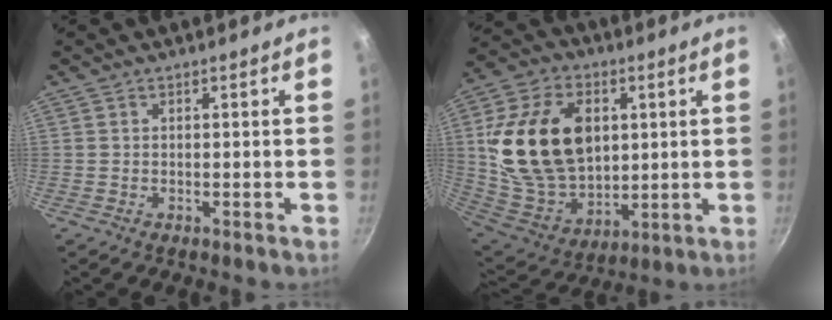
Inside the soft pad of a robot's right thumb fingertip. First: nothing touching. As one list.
[{"total": 23.7, "force": [4.4, 16.3, 16.7], "torque": [-0.287, -0.012, 0.091]}]